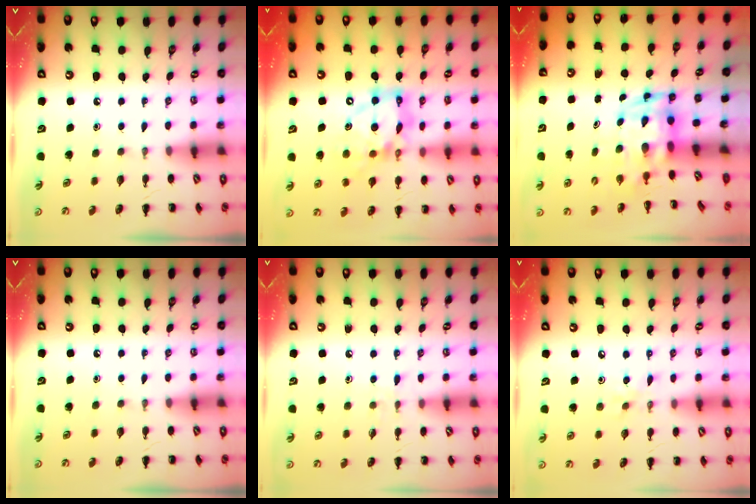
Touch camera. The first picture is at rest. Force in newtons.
{"total": 12.7, "press": 12.0, "slide": 4.0}
{"total": 4.1, "press": 4.0, "slide": 0.9}
{"total": 0.0}
{"total": 5.0, "press": 4.4, "slide": 2.3}
{"total": 3.7, "press": 3.6, "slide": 0.8}